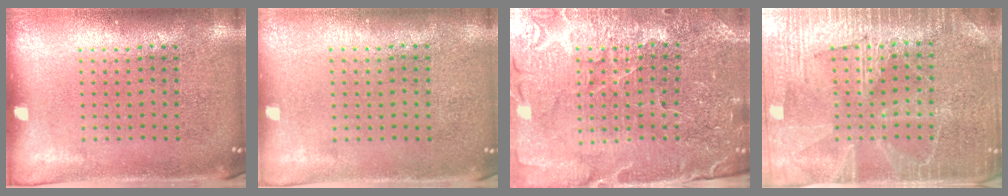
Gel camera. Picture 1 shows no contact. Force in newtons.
{"total": 0.0}
{"total": 3.3, "press": 3.3, "slide": 0.2}
{"total": 3.8, "press": 3.7, "slide": 1.0}